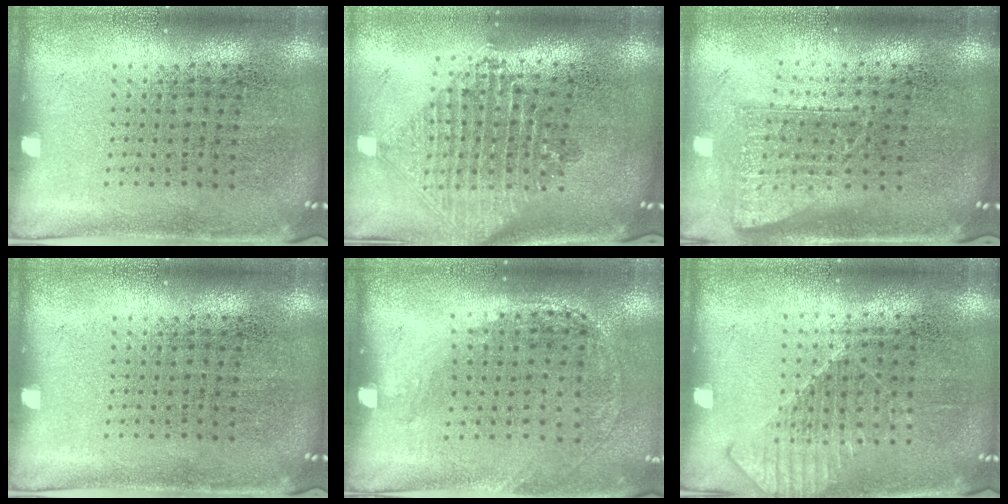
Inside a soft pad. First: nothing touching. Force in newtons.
{"total": 2.2, "press": 1.7, "slide": 1.4}
{"total": 1.7, "press": 1.3, "slide": 1.1}
{"total": 0.0}
{"total": 1.3, "press": 0.9, "slide": 0.9}
{"total": 1.3, "press": 1.2, "slide": 0.4}